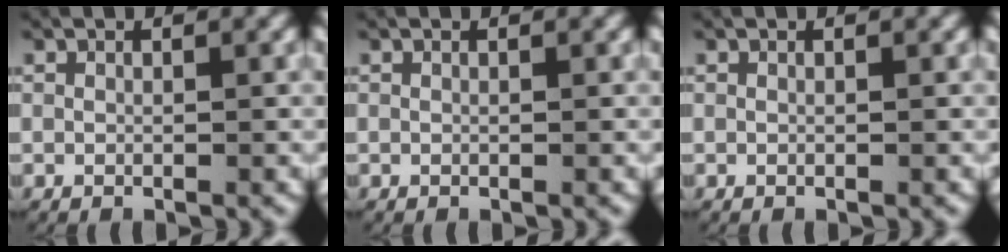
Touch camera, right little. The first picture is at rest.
{"total": 0.0}
{"total": 0.0}